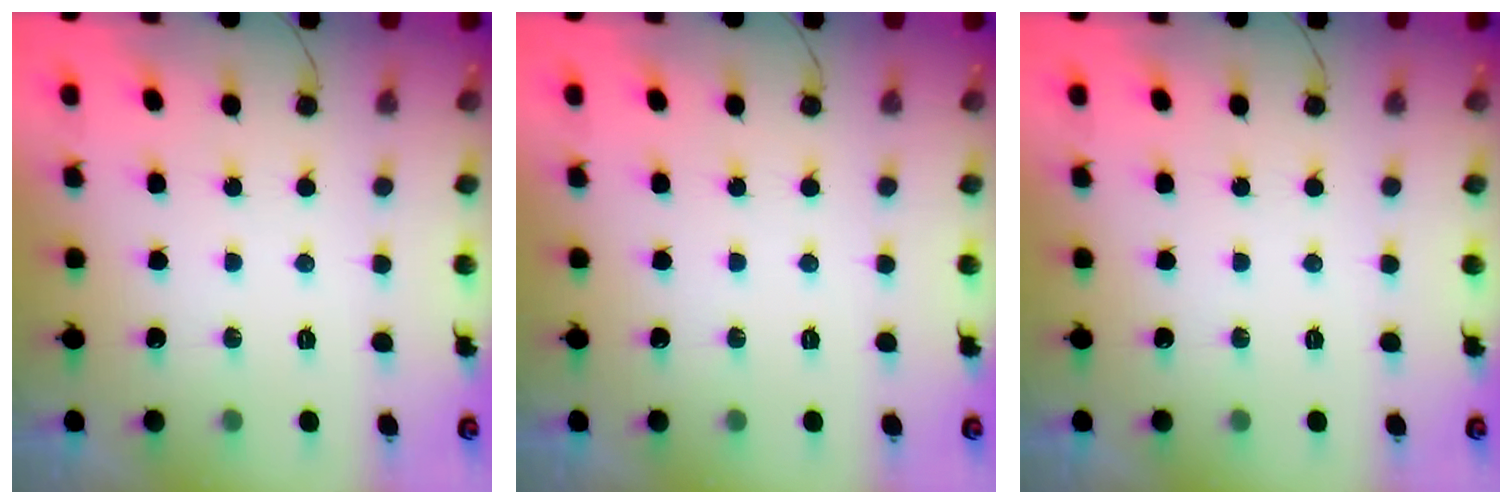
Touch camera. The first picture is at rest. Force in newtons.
{"total": 0.0}
{"total": 0.0}